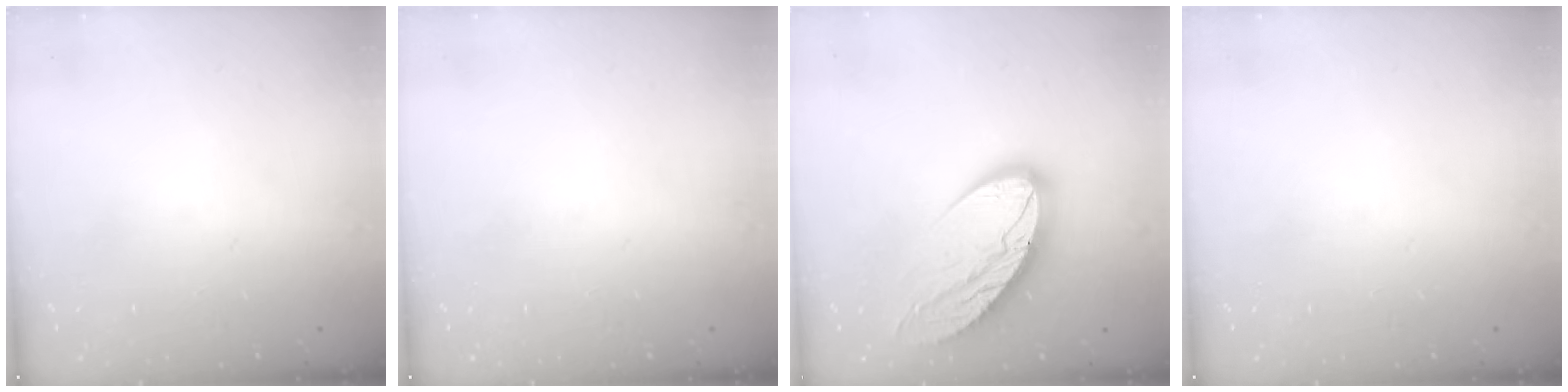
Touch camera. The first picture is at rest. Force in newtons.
{"total": 0.0}
{"total": 14.1, "press": 14.1, "slide": 1.0}
{"total": 0.0}